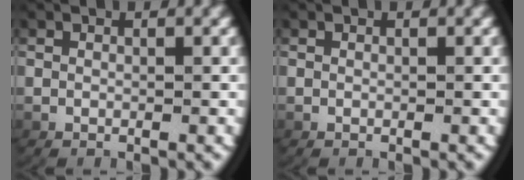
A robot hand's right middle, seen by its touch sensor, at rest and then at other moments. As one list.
[{"total": 0.0}]